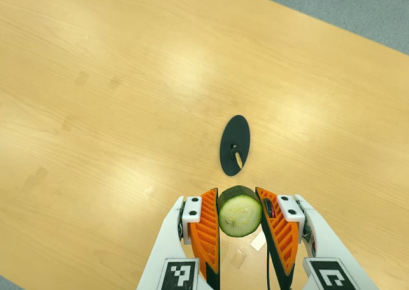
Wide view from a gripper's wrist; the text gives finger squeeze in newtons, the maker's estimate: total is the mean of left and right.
{"total": 10.7, "left": 9.8, "right": 11.6}